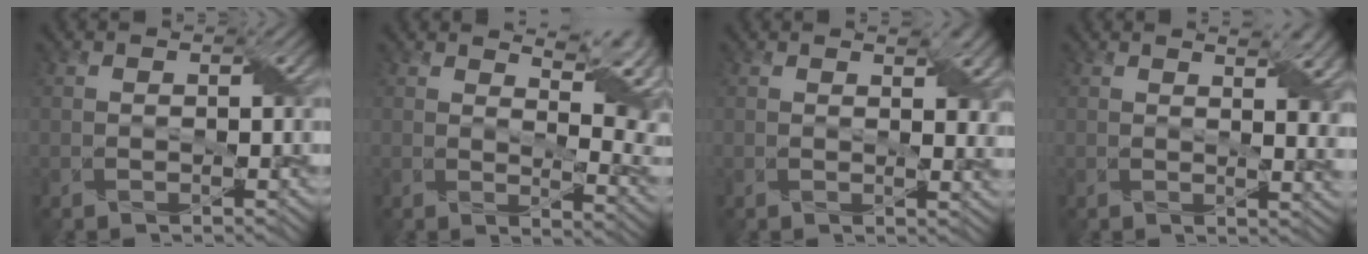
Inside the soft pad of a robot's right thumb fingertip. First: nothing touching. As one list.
[{"total": 8.5, "force": [5.0, 2.3, 6.5], "torque": [-0.095, 0.010, 0.076]}, {"total": 4.6, "force": [2.0, 2.0, 3.6], "torque": [-0.048, -0.001, 0.039]}, {"total": 7.2, "force": [3.2, 3.0, 5.7], "torque": [-0.055, 0.012, 0.039]}]